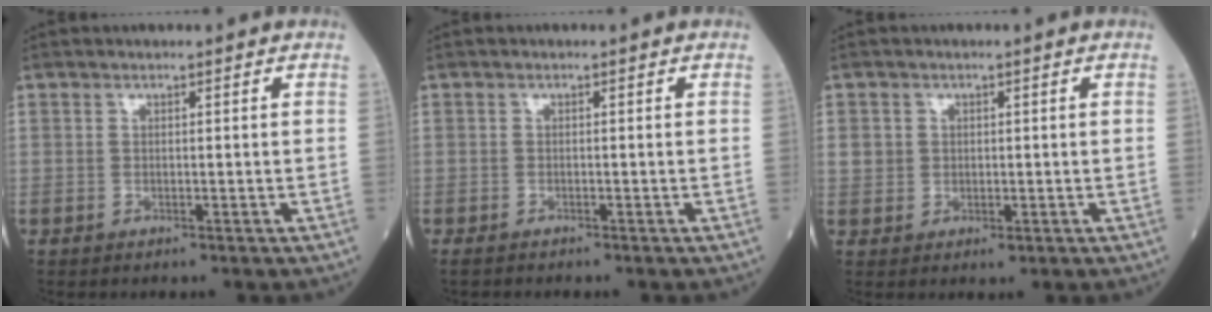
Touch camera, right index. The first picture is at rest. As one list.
[{"total": 1.1, "force": [-1.0, 0.2, 0.4], "torque": [-0.013, -0.003, -0.014]}, {"total": 2.7, "force": [0.4, 2.5, 1.1], "torque": [-0.019, 0.002, 0.011]}]